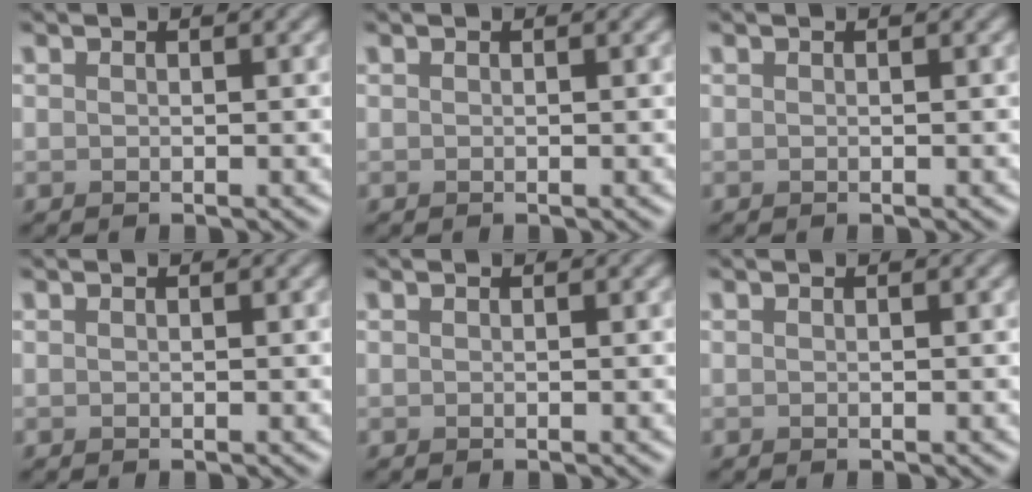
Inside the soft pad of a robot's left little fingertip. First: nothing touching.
{"total": 0.0}
{"total": 0.0}
{"total": 0.0}
{"total": 0.0}
{"total": 0.0}